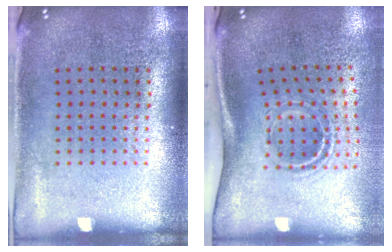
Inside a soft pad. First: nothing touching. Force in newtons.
{"total": 2.1, "press": 1.2, "slide": 1.7}